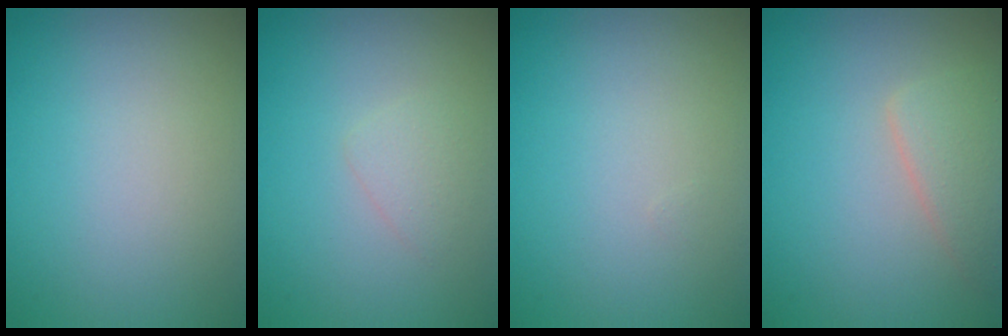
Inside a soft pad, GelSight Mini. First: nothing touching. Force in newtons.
{"total": 1.3, "press": 1.3, "slide": 0.1}
{"total": 0.0}
{"total": 2.7, "press": 2.7, "slide": 0.1}